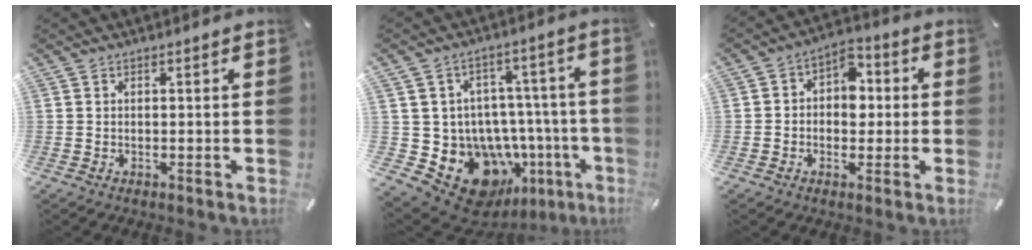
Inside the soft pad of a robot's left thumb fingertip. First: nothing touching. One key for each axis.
{"total": 17.0, "fx": -8.2, "fy": 12.0, "fz": 8.9, "tx": -0.133, "ty": 0.033, "tz": -0.117}
{"total": 7.1, "fx": -0.5, "fy": 5.8, "fz": 3.9, "tx": -0.056, "ty": 0.011, "tz": -0.014}